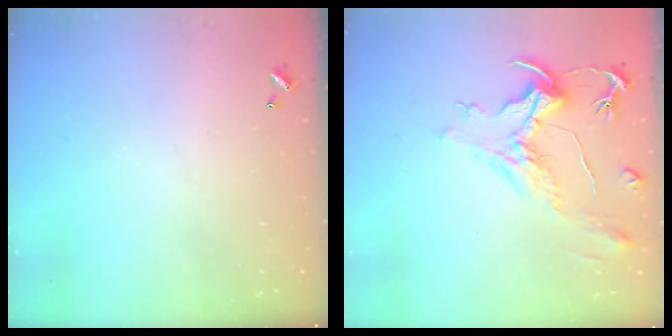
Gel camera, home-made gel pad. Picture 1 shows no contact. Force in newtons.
{"total": 2.2, "press": 1.7, "slide": 1.4}